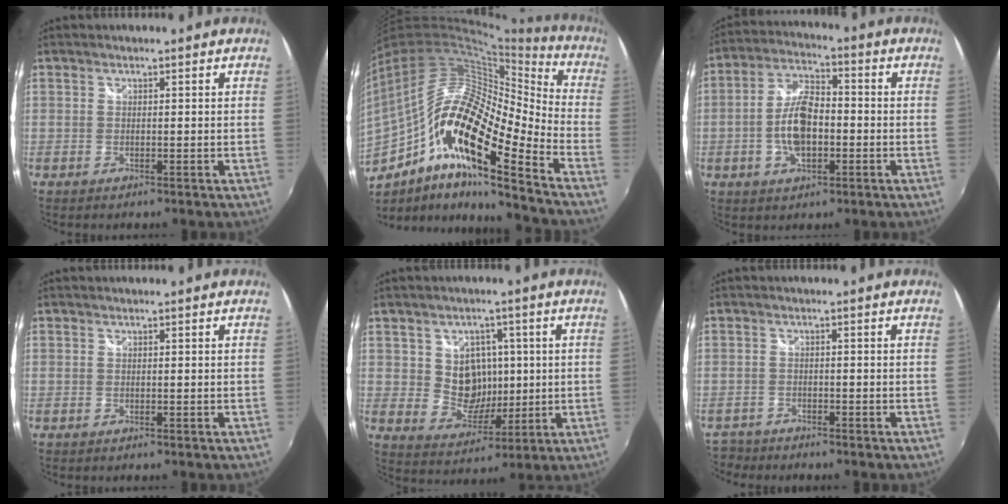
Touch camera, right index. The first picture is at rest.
{"total": 22.7, "force": [-6.8, 6.1, 20.8], "torque": [-0.351, -0.032, -0.140]}
{"total": 10.0, "force": [-2.1, 5.1, 8.4], "torque": [-0.169, 0.011, -0.037]}
{"total": 0.0}
{"total": 8.4, "force": [1.4, 7.6, 3.5], "torque": [-0.065, 0.007, 0.038]}
{"total": 4.6, "force": [-4.0, 2.3, 0.1], "torque": [-0.027, -0.007, -0.082]}